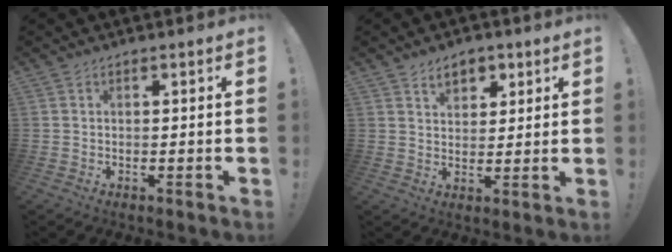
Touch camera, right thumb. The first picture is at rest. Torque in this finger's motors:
{"motor_torque": [-0.26, 0.29, -0.04, 0.06, 0.00]}